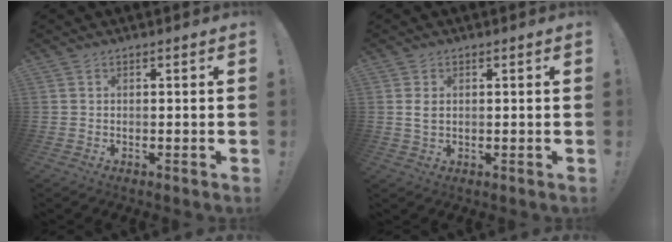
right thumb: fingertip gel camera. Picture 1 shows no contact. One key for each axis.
{"total": 2.4, "fx": 0.8, "fy": 1.4, "fz": 1.8, "tx": -0.027, "ty": 0.000, "tz": 0.014}